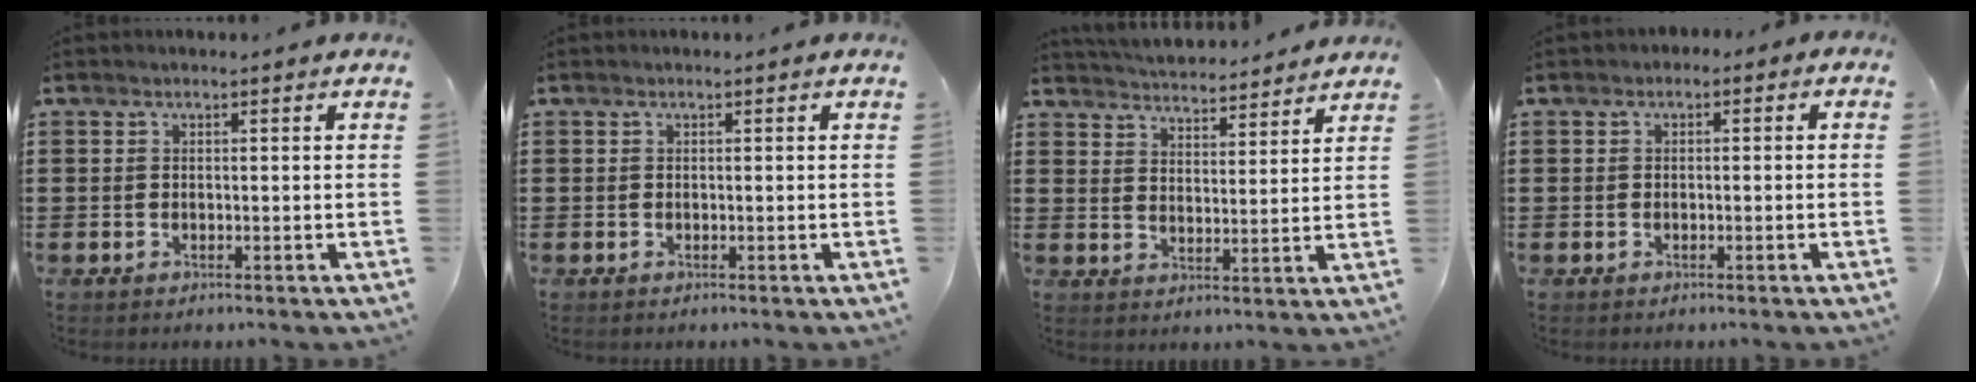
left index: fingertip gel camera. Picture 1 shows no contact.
{"total": 0.0}
{"total": 4.2, "force": [4.2, 0.1, 0.2], "torque": [-0.021, -0.026, 0.072]}
{"total": 1.1, "force": [-0.8, 0.6, 0.3], "torque": [-0.010, 0.003, -0.018]}